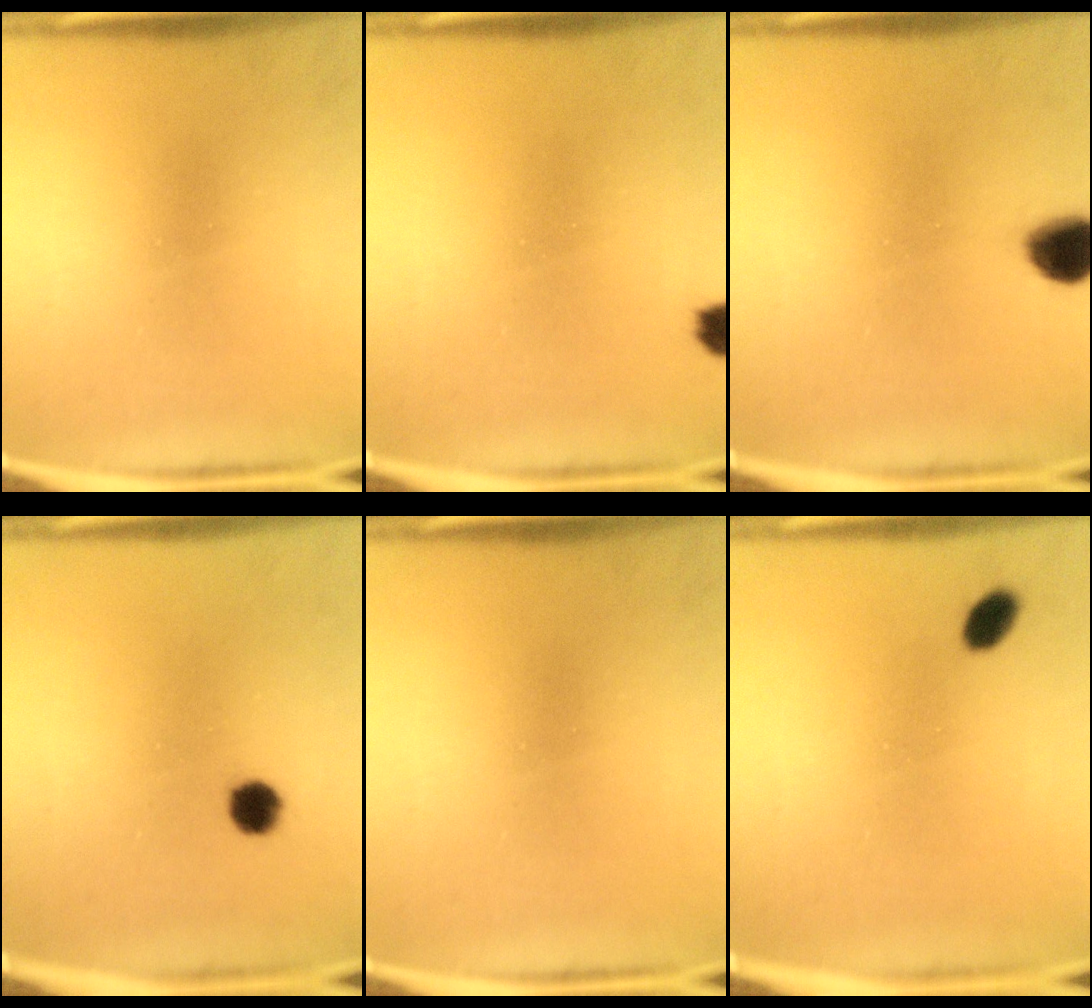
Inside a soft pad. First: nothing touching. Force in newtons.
{"total": 2.7}
{"total": 6.9}
{"total": 3.1}
{"total": 0.0}
{"total": 3.4}